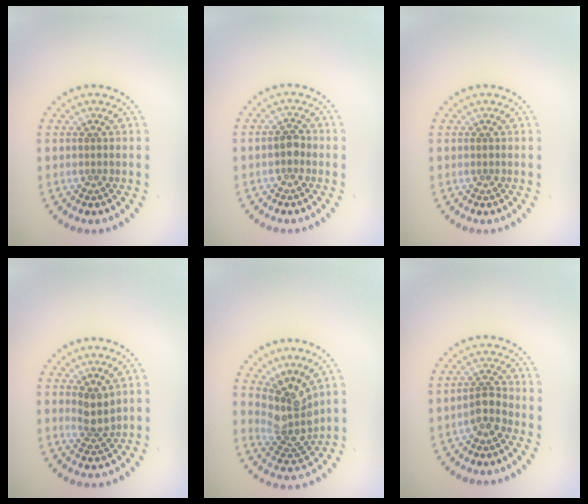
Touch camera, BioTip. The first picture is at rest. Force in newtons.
{"total": 1.2, "press": 1.2, "slide": 0.3}
{"total": 0.0}
{"total": 2.3, "press": 1.9, "slide": 1.4}
{"total": 4.3, "press": 3.2, "slide": 2.9}
{"total": 2.0, "press": 1.6, "slide": 1.2}